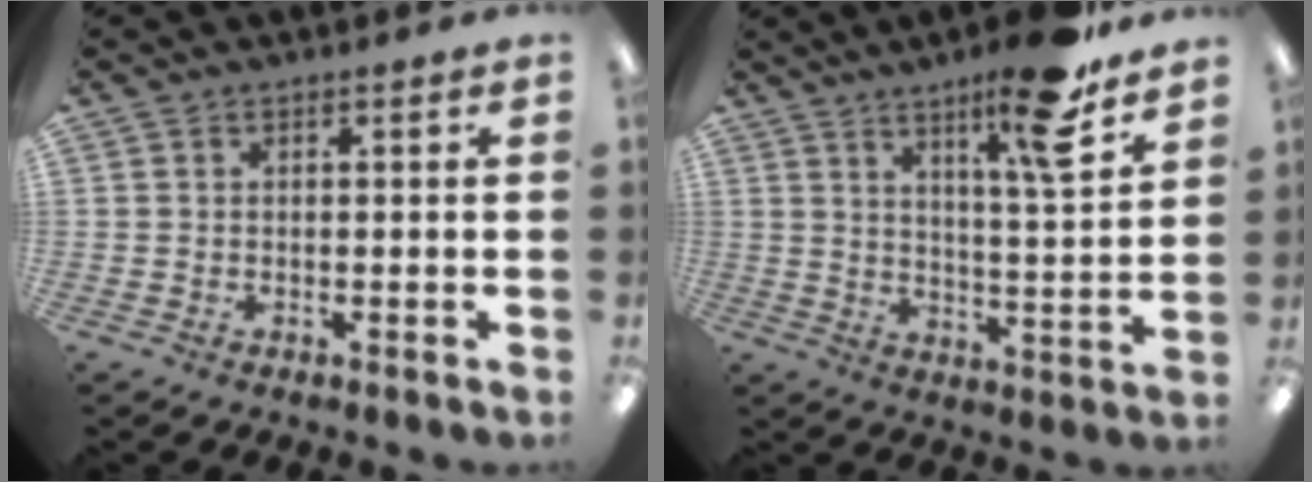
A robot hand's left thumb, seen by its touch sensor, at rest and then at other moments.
{"total": 14.1, "force": [9.9, 1.6, 9.9], "torque": [-0.154, -0.057, 0.151]}